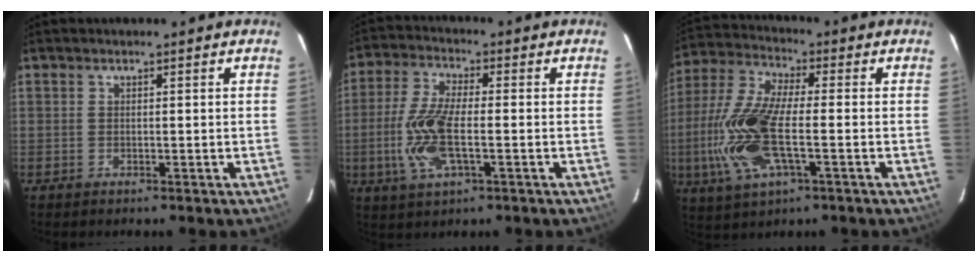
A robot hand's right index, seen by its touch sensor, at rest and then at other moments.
{"total": 11.0, "force": [-2.4, 3.6, 10.1], "torque": [-0.219, -0.003, -0.050]}
{"total": 16.3, "force": [-3.4, 5.7, 14.9], "torque": [-0.333, -0.004, -0.072]}